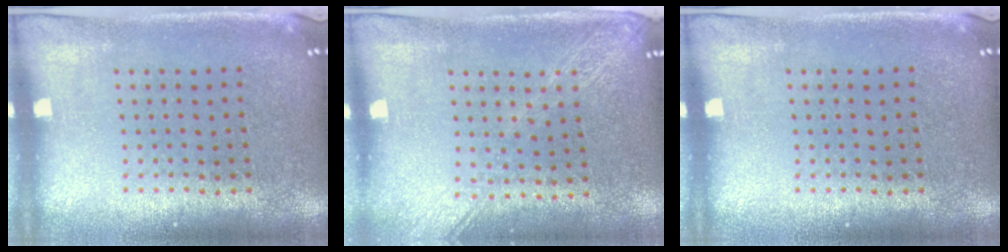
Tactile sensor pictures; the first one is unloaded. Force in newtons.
{"total": 1.9, "press": 1.7, "slide": 1.0}
{"total": 0.0}